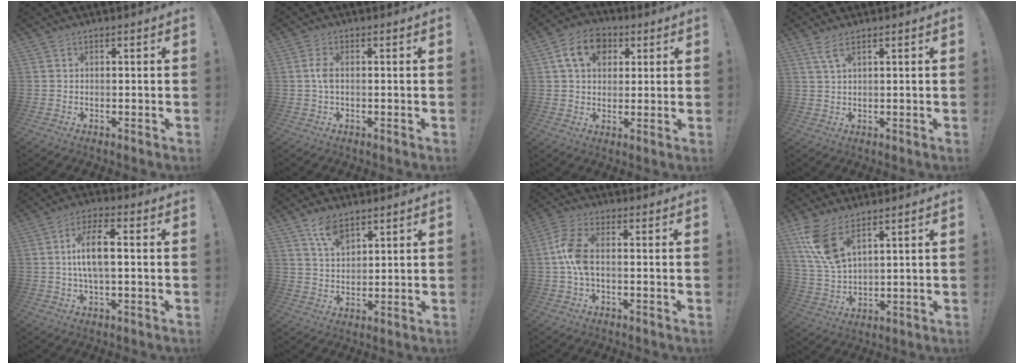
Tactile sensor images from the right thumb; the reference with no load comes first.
{"total": 3.3, "force": [0.0, 1.4, 3.0], "torque": [-0.067, 0.008, -0.001]}
{"total": 12.0, "force": [4.4, 8.9, 6.7], "torque": [-0.099, 0.000, 0.085]}
{"total": 3.7, "force": [2.3, 0.7, 2.8], "torque": [-0.054, -0.009, 0.040]}
{"total": 9.6, "force": [0.7, 3.3, 9.0], "torque": [-0.158, 0.002, 0.008]}
{"total": 7.2, "force": [5.2, 3.1, 3.9], "torque": [-0.073, -0.026, 0.095]}
{"total": 8.6, "force": [-0.2, 4.0, 7.6], "torque": [-0.167, 0.002, -0.001]}
{"total": 11.5, "force": [6.9, 5.3, 7.5], "torque": [-0.152, -0.031, 0.131]}